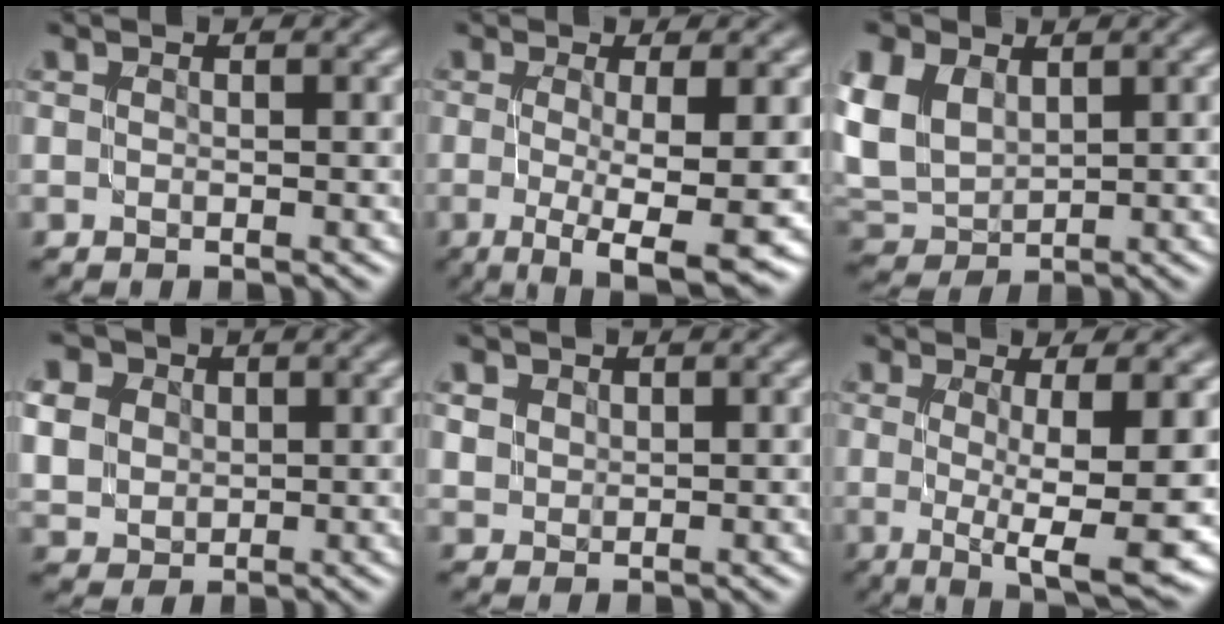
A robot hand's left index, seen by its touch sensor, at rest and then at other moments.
{"total": 7.0, "force": [-1.2, 1.1, 6.8], "torque": [-0.098, -0.013, -0.017]}
{"total": 6.3, "force": [1.8, 4.5, 4.1], "torque": [-0.118, 0.010, 0.034]}
{"total": 10.3, "force": [3.6, 8.3, 5.0], "torque": [-0.125, 0.026, 0.060]}
{"total": 1.9, "force": [1.2, 1.3, 0.6], "torque": [-0.023, 0.005, 0.032]}
{"total": 8.5, "force": [-0.5, 1.5, 8.4], "torque": [-0.110, -0.009, -0.007]}